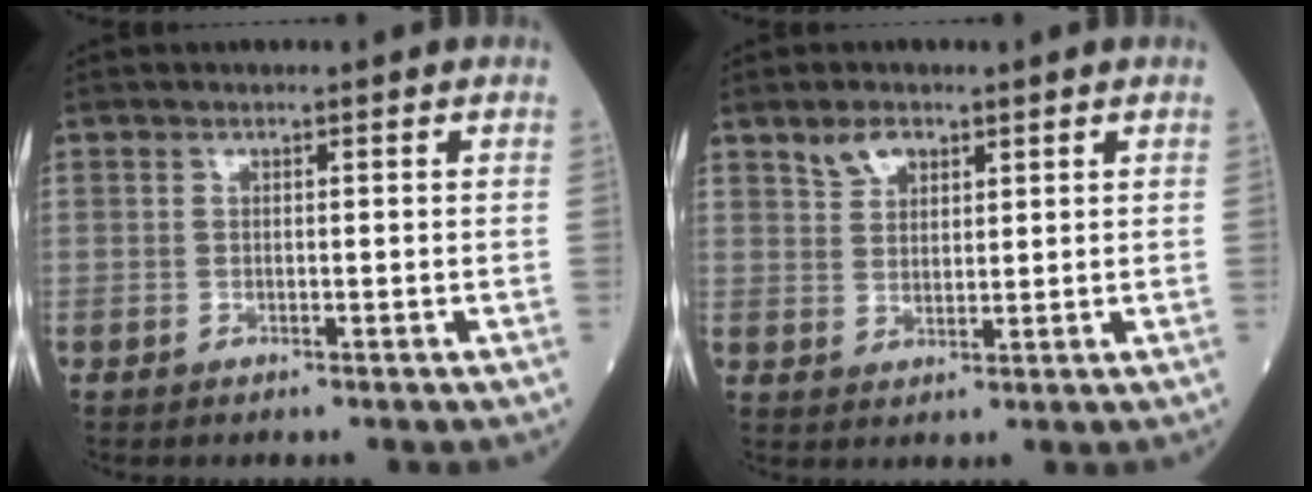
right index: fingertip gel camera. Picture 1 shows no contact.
{"total": 3.6, "force": [2.5, 1.9, 1.7], "torque": [-0.037, 0.007, 0.054]}